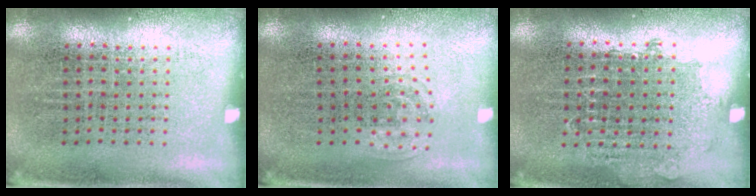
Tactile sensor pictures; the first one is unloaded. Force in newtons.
{"total": 1.1, "press": 0.7, "slide": 0.8}
{"total": 0.5, "press": 0.5, "slide": 0.1}